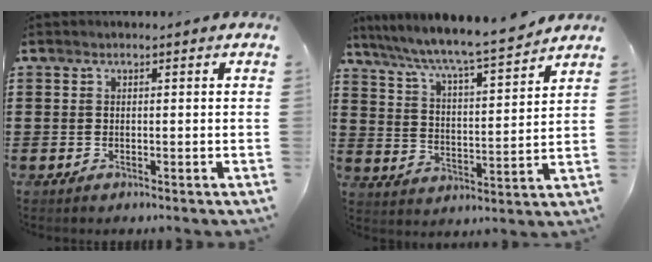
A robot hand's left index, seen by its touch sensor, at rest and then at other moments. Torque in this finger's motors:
{"motor_torque": [1.80, -0.34, 0.50, 0.21]}